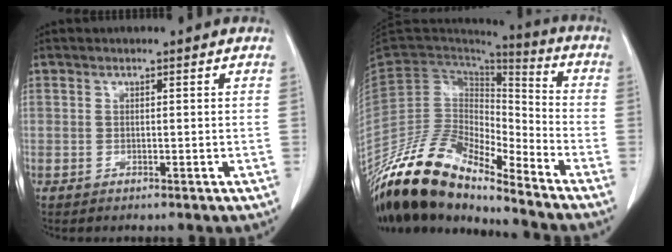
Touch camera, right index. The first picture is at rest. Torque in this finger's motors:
{"motor_torque": [-0.06, -0.05, -0.10, -0.15]}